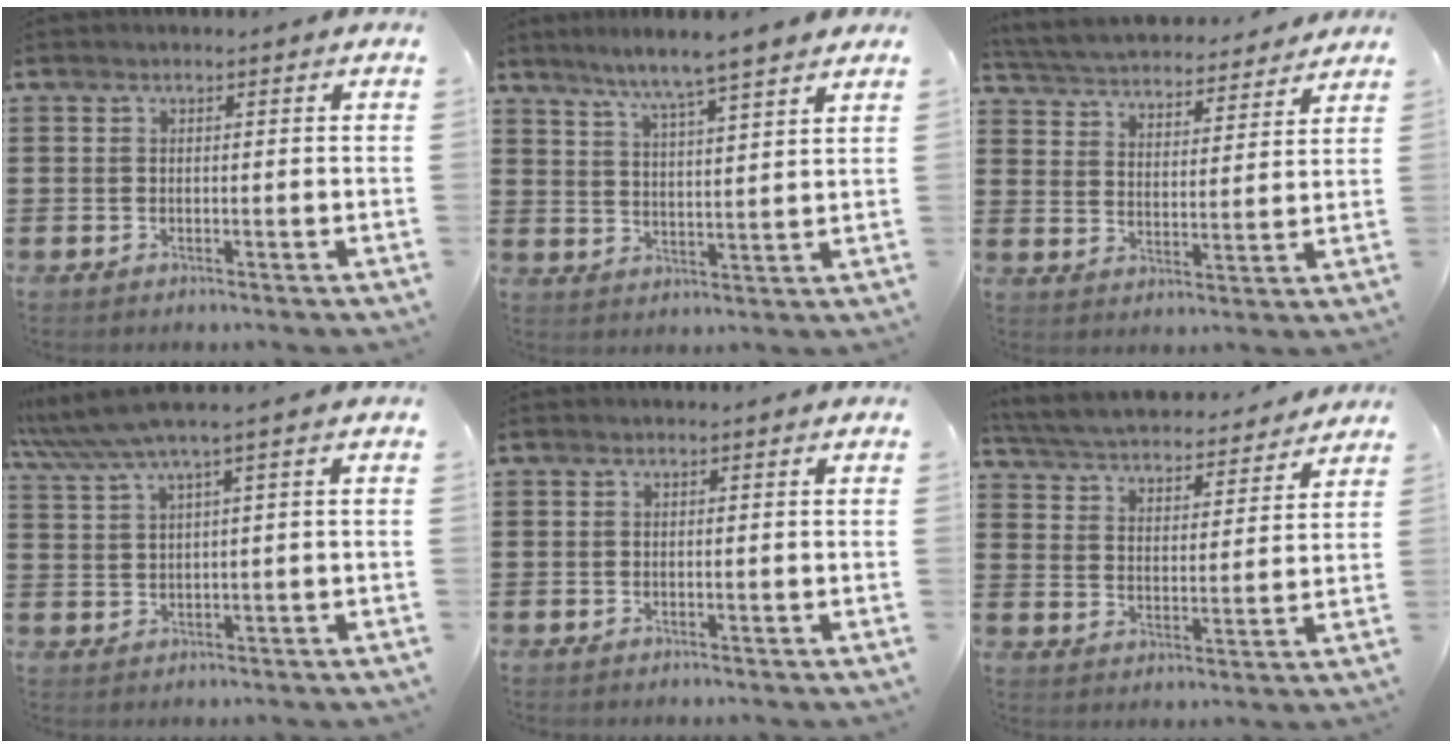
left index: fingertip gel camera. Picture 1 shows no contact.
{"total": 5.4, "force": [4.8, -0.8, 2.2], "torque": [-0.062, -0.030, 0.079]}
{"total": 4.2, "force": [4.2, 0.3, 0.1], "torque": [-0.027, -0.033, 0.068]}
{"total": 4.6, "force": [2.6, -0.5, 3.7], "torque": [-0.093, -0.014, 0.040]}
{"total": 0.0}
{"total": 4.4, "force": [4.4, 0.2, 0.6], "torque": [-0.037, -0.035, 0.070]}